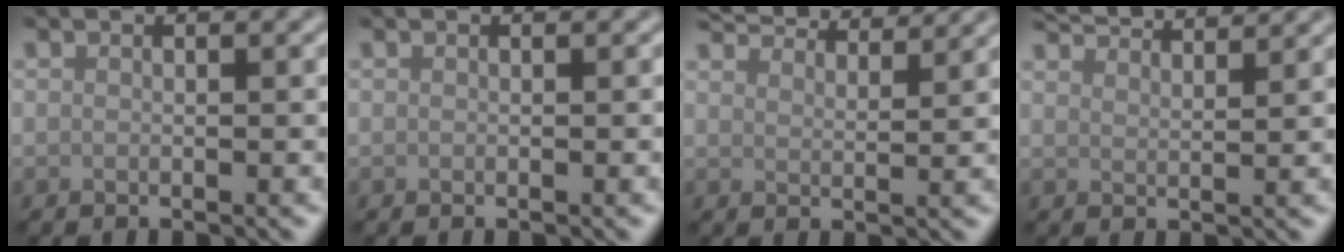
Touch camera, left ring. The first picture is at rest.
{"total": 0.0}
{"total": 6.8, "force": [6.2, 1.1, 2.3], "torque": [-0.040, 0.019, 0.081]}
{"total": 6.1, "force": [5.7, 0.9, 2.2], "torque": [-0.033, 0.020, 0.075]}